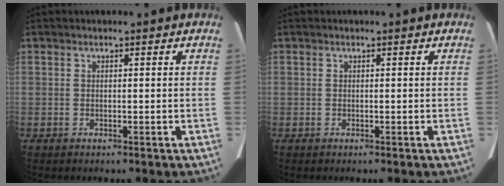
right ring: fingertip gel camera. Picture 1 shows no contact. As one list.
[{"total": 0.0}]